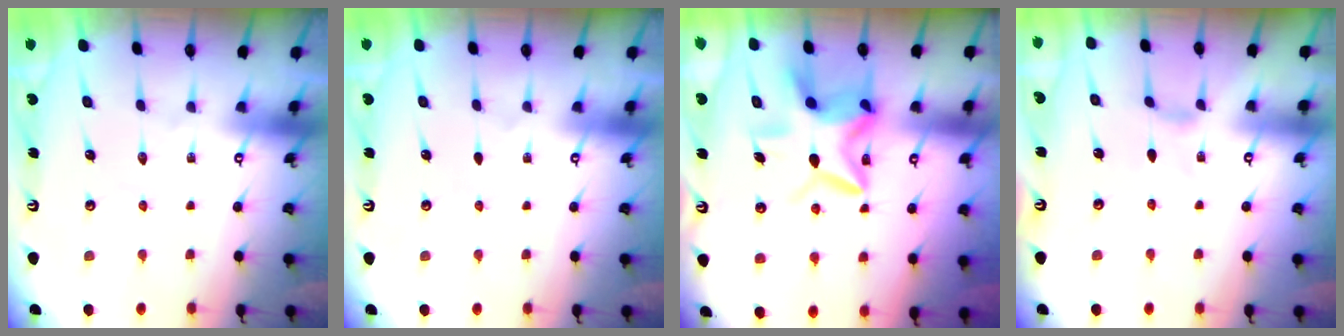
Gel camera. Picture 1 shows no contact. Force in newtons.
{"total": 0.0}
{"total": 11.5, "press": 11.4, "slide": 1.3}
{"total": 1.2, "press": 1.2, "slide": 0.4}